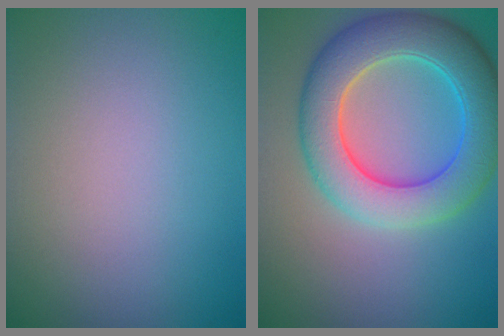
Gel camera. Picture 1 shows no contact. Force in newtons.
{"total": 8.4, "press": 8.4, "slide": 0.3}